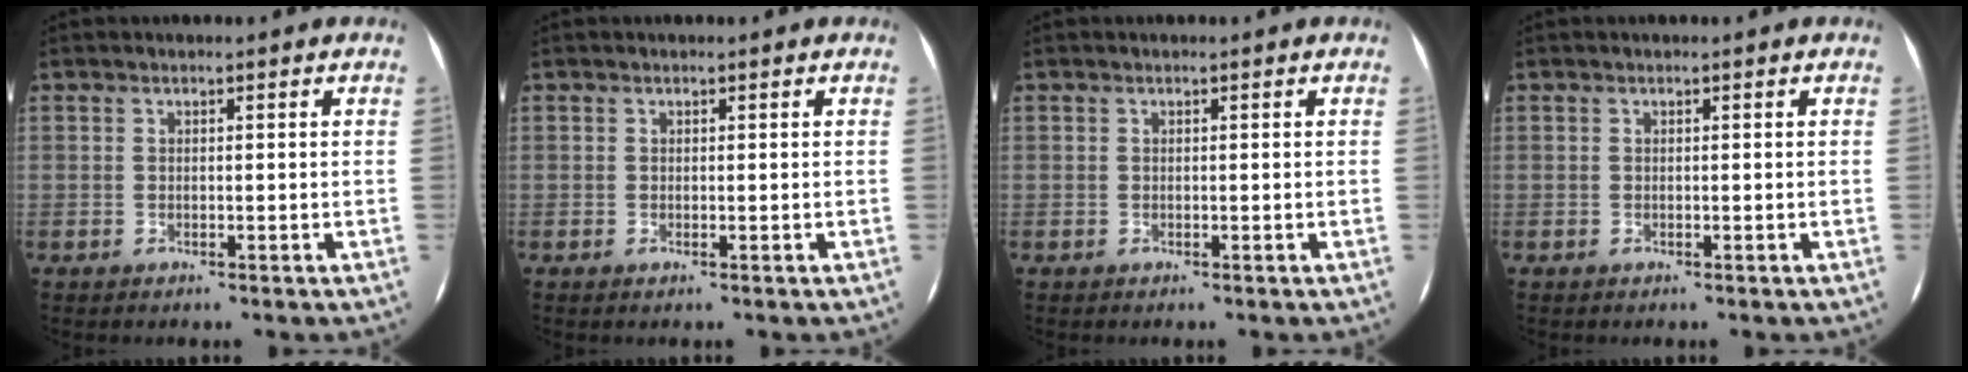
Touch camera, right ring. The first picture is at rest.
{"total": 0.0}
{"total": 0.0}
{"total": 0.0}